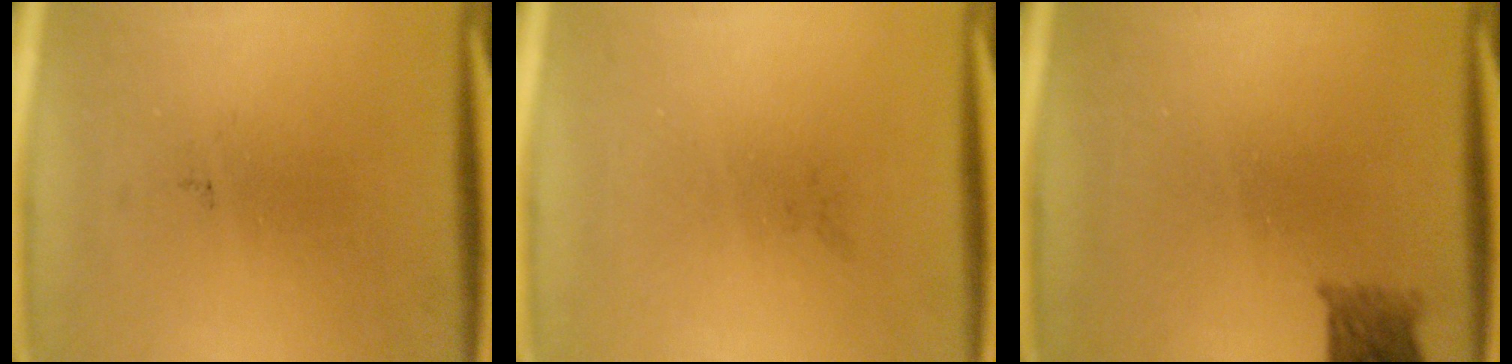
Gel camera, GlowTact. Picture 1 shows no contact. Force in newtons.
{"total": 0.0}
{"total": 2.8}